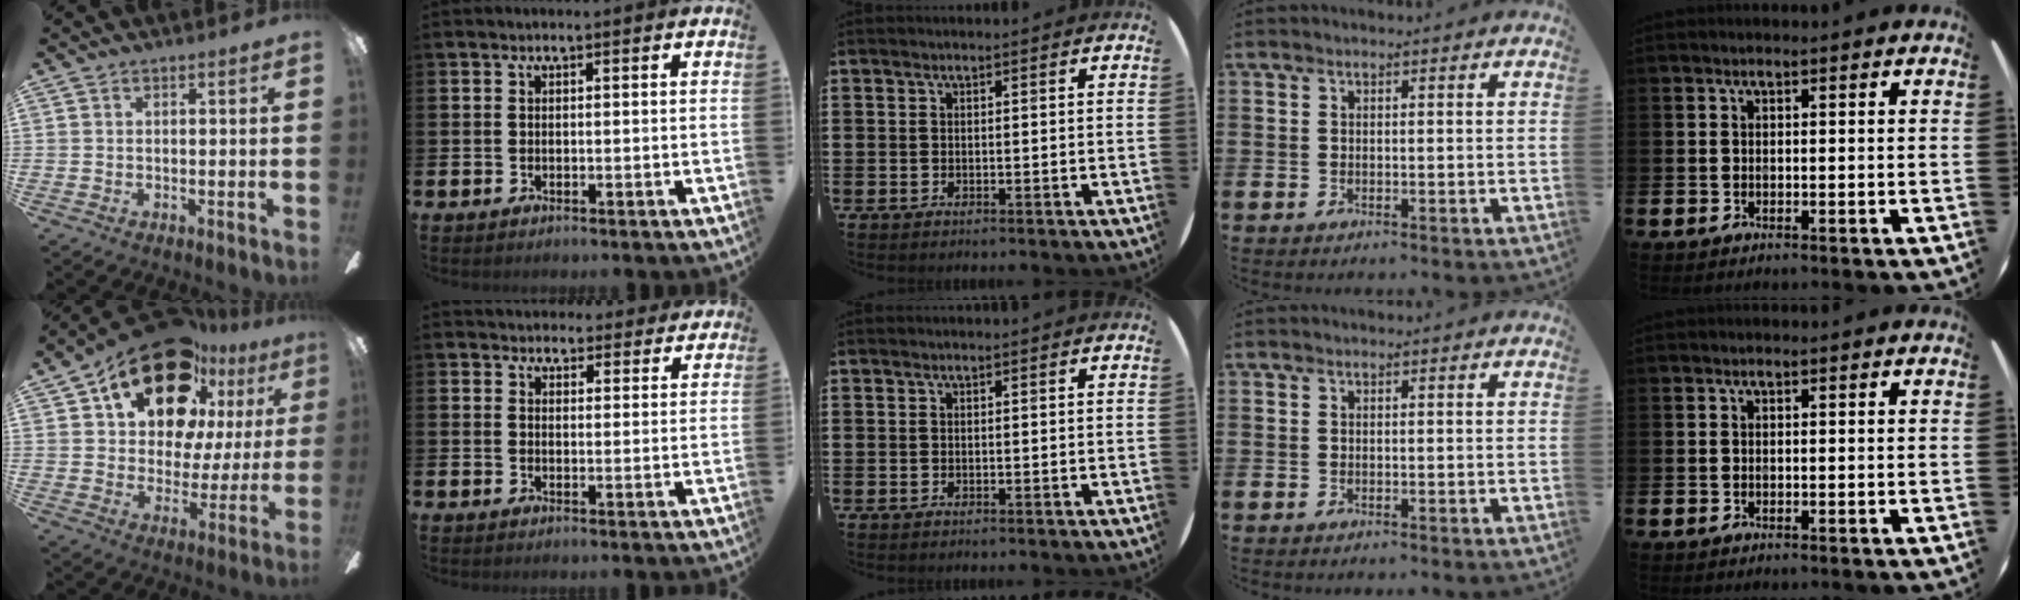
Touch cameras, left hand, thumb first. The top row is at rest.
{"thumb": {"total": 22.5, "force": [14.1, 11.5, 13.2], "torque": [-0.223, -0.081, 0.246]}, "index": {"total": 4.0, "force": [3.8, 1.3, -0.1], "torque": [0.000, -0.023, 0.067]}}